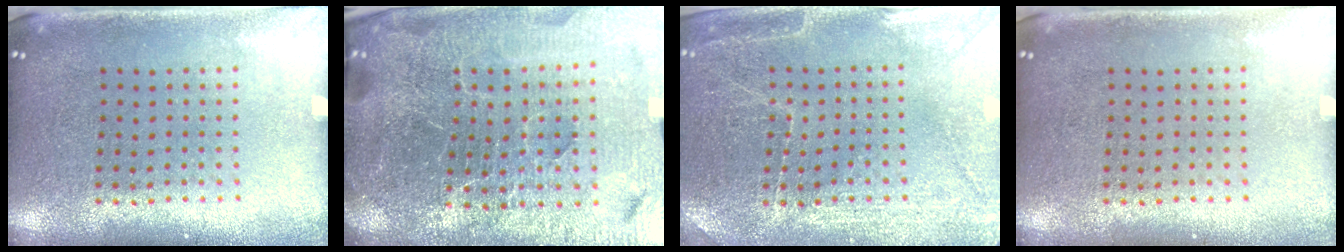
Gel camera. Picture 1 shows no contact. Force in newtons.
{"total": 6.9, "press": 6.0, "slide": 3.4}
{"total": 2.9, "press": 2.9, "slide": 0.2}
{"total": 0.0}